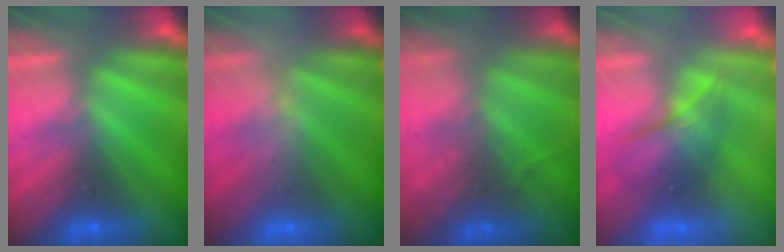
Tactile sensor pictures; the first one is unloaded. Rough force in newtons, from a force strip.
{"total": 2.5}
{"total": 10.3}
{"total": 2.3}